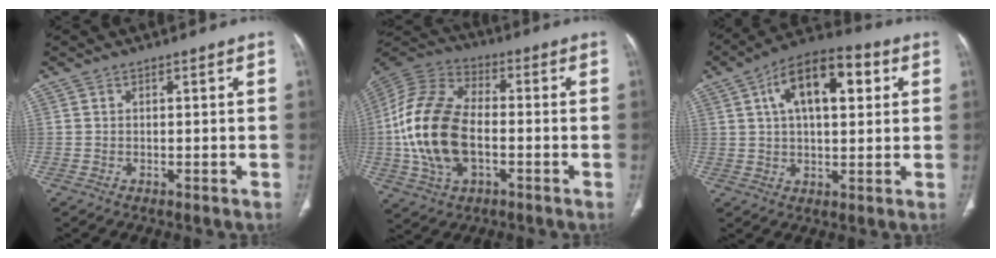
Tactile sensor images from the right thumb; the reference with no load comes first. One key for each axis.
{"total": 19.3, "fx": -2.6, "fy": 11.3, "fz": 15.5, "tx": -0.324, "ty": 0.018, "tz": -0.049}
{"total": 15.2, "fx": 4.9, "fy": 7.5, "fz": 12.3, "tx": -0.178, "ty": 0.017, "tz": 0.073}